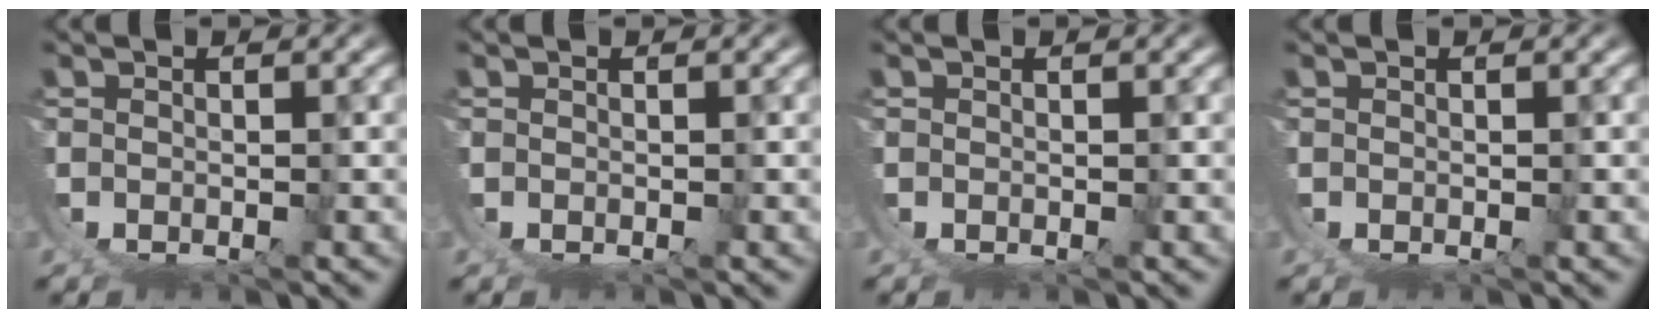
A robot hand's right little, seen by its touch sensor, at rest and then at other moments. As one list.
[{"total": 0.0}, {"total": 0.0}, {"total": 0.0}]